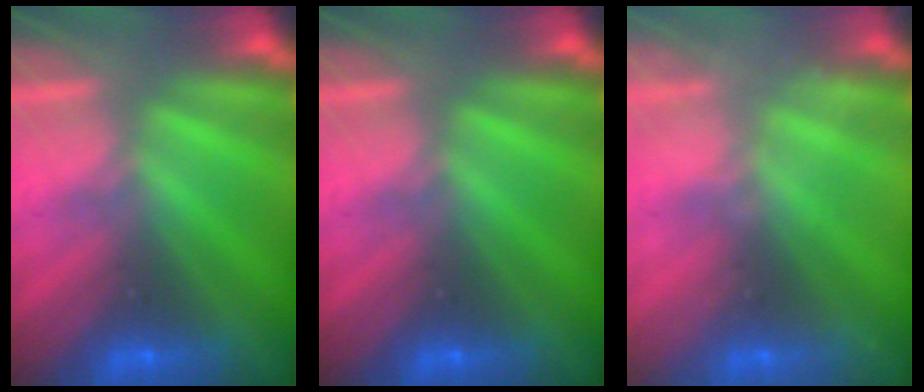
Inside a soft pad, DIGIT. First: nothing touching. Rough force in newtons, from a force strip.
{"total": 0.0}
{"total": 2.3}